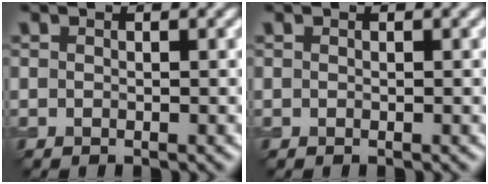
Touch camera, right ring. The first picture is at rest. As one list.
[{"total": 0.0}]